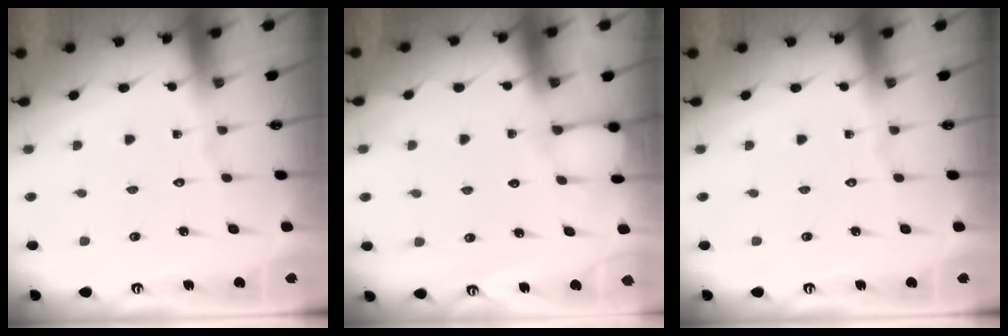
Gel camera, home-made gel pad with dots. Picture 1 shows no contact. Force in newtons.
{"total": 4.9, "press": 4.9, "slide": 0.5}
{"total": 0.0}